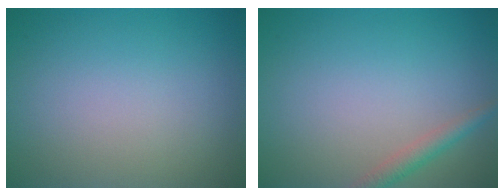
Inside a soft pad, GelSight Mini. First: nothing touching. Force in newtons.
{"total": 1.8, "press": 1.8, "slide": 0.1}